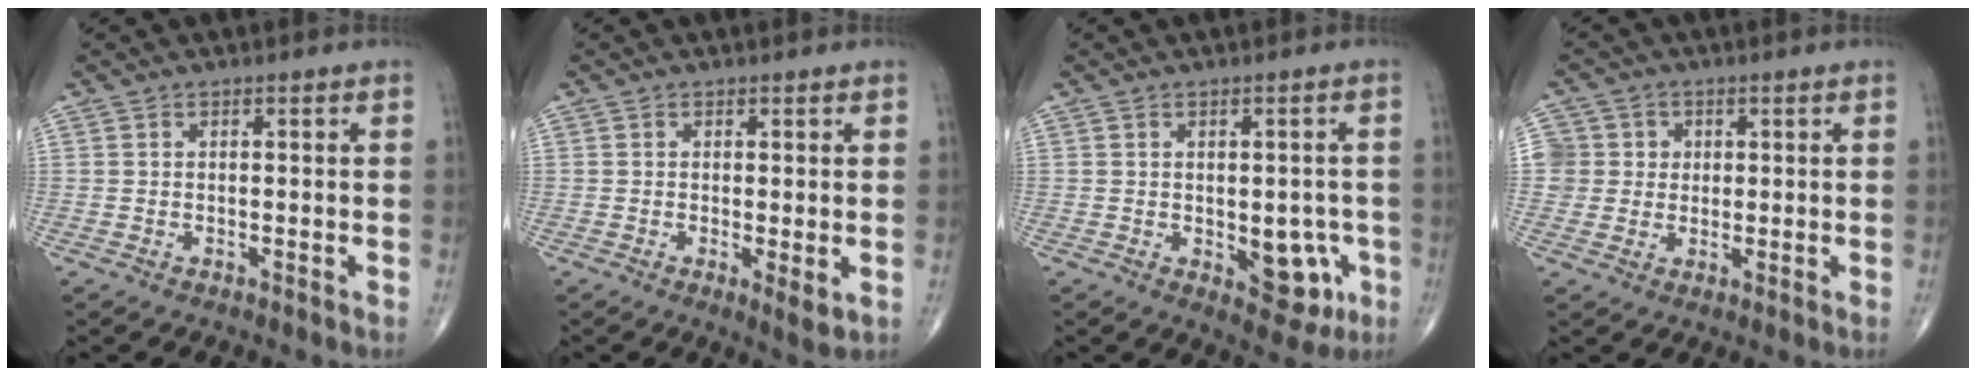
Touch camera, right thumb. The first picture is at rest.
{"total": 2.8, "force": [-0.3, 0.6, 2.7], "torque": [-0.041, -0.013, -0.006]}
{"total": 8.0, "force": [-2.0, 4.5, 6.3], "torque": [-0.039, 0.004, -0.014]}
{"total": 5.6, "force": [0.9, 5.5, 0.3], "torque": [0.032, 0.008, 0.011]}